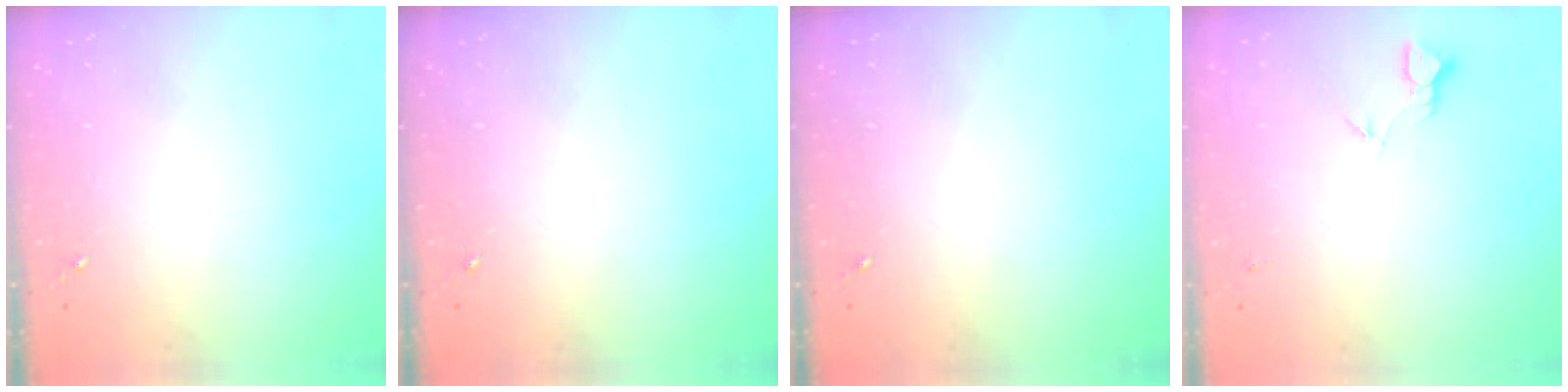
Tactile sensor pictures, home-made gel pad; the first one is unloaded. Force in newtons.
{"total": 0.0}
{"total": 0.0}
{"total": 2.3, "press": 2.3, "slide": 0.1}